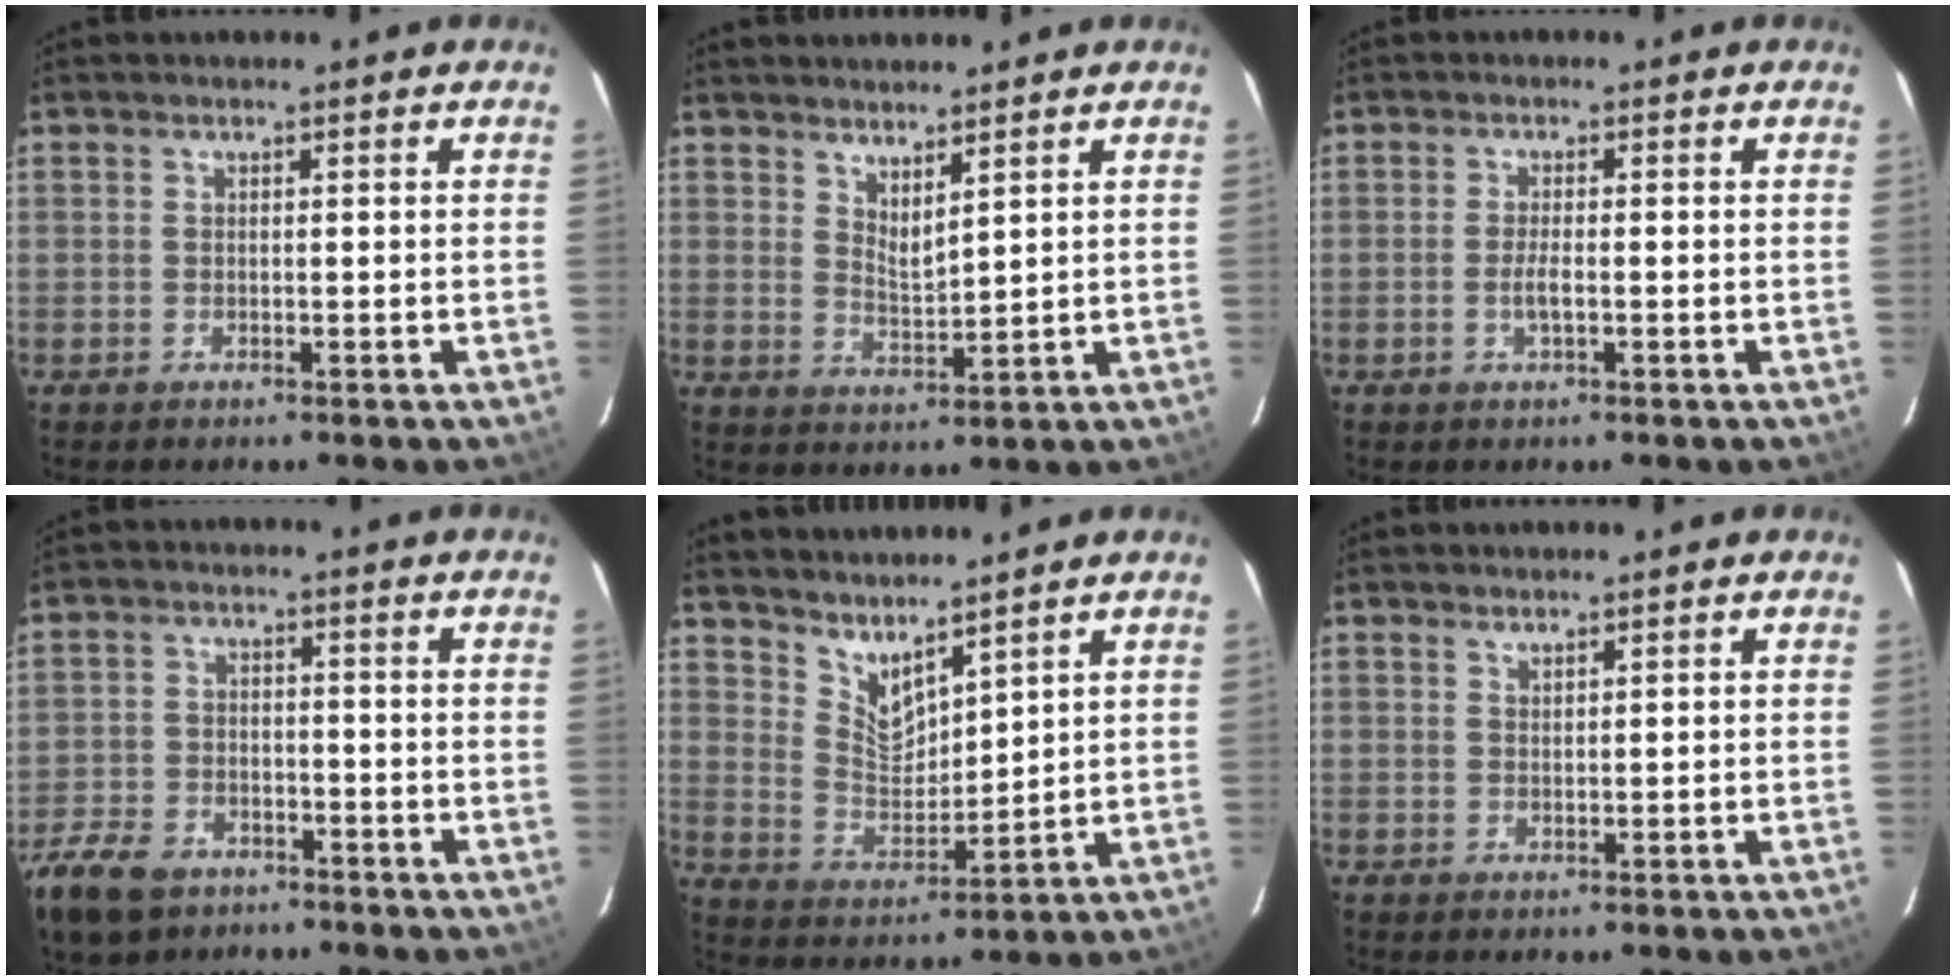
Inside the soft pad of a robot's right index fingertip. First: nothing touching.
{"total": 4.0, "force": [3.3, 0.7, 2.1], "torque": [-0.036, -0.010, 0.057]}
{"total": 2.1, "force": [-0.7, 0.3, 2.0], "torque": [-0.040, -0.002, -0.013]}
{"total": 11.3, "force": [-7.4, 6.9, 4.9], "torque": [-0.143, 0.000, -0.134]}
{"total": 7.6, "force": [6.5, 2.2, 3.2], "torque": [-0.056, -0.008, 0.130]}
{"total": 0.9, "force": [0.8, 0.2, 0.1], "torque": [-0.003, 0.001, 0.016]}